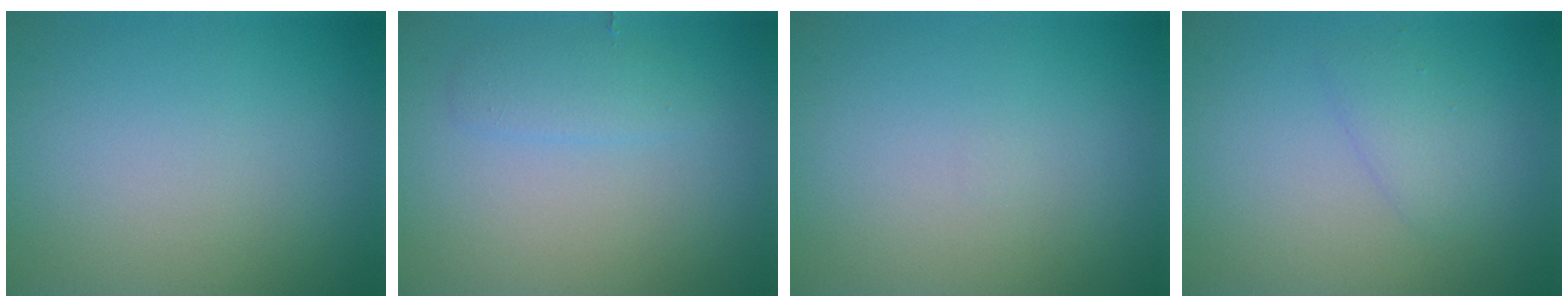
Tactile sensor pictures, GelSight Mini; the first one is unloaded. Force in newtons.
{"total": 1.7, "press": 1.7, "slide": 0.2}
{"total": 0.0}
{"total": 1.6, "press": 1.6, "slide": 0.1}